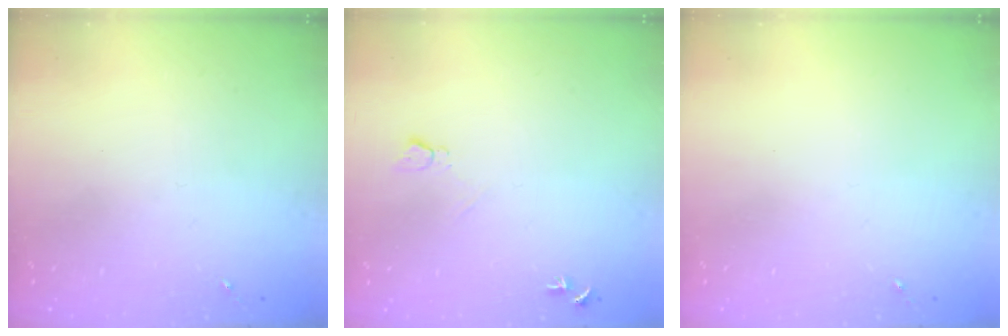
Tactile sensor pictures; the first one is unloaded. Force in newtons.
{"total": 5.7, "press": 5.7, "slide": 0.7}
{"total": 0.0}